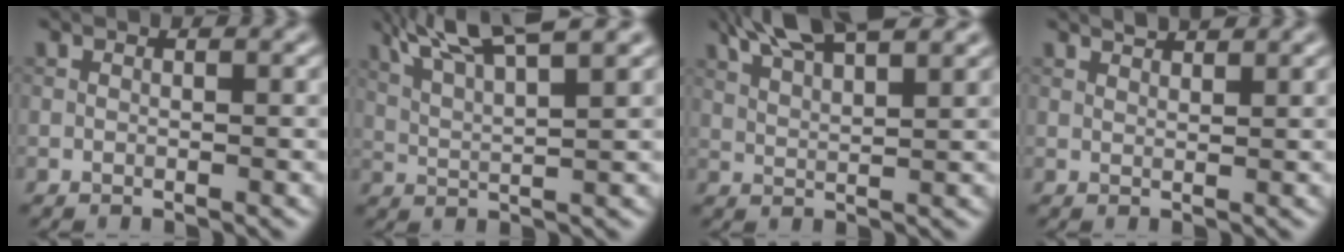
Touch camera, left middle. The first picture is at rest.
{"total": 7.6, "force": [5.1, 1.3, 5.5], "torque": [-0.092, 0.019, 0.083]}
{"total": 7.6, "force": [5.5, 1.7, 4.9], "torque": [-0.077, 0.024, 0.073]}
{"total": 1.7, "force": [1.5, 0.1, 0.6], "torque": [-0.009, 0.001, 0.023]}